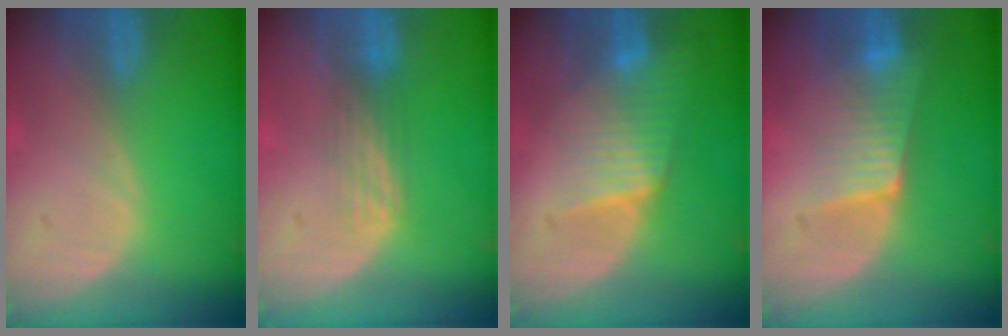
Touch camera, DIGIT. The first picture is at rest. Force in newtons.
{"total": 2.7, "press": 2.6, "slide": 0.8}
{"total": 6.4, "press": 6.1, "slide": 2.1}
{"total": 6.7, "press": 5.9, "slide": 3.1}